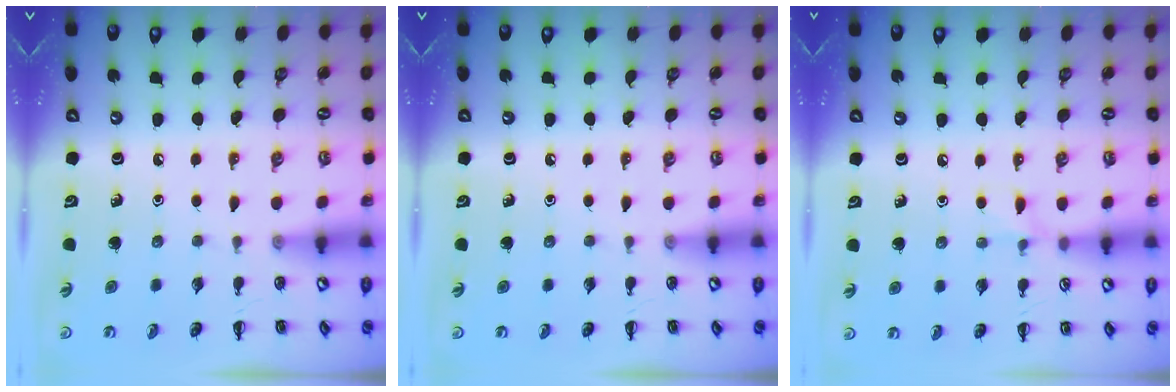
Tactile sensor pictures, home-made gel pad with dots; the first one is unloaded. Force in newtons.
{"total": 0.0}
{"total": 4.4, "press": 4.1, "slide": 1.6}